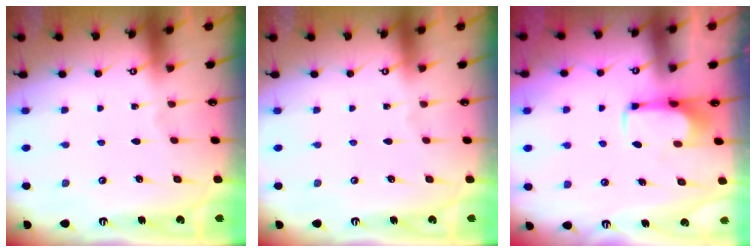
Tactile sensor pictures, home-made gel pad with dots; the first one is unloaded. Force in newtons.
{"total": 0.0}
{"total": 2.0, "press": 2.0, "slide": 0.3}